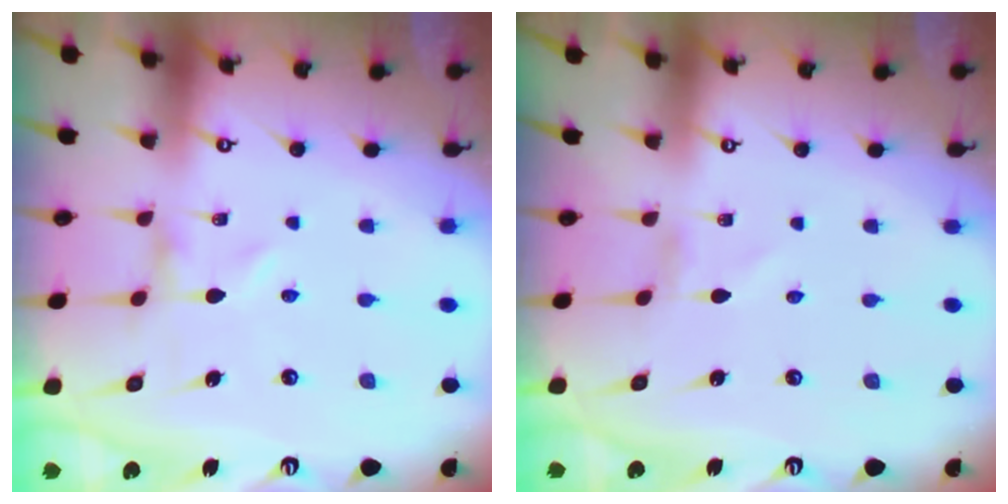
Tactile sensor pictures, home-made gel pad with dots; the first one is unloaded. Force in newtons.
{"total": 1.3, "press": 1.3, "slide": 0.1}